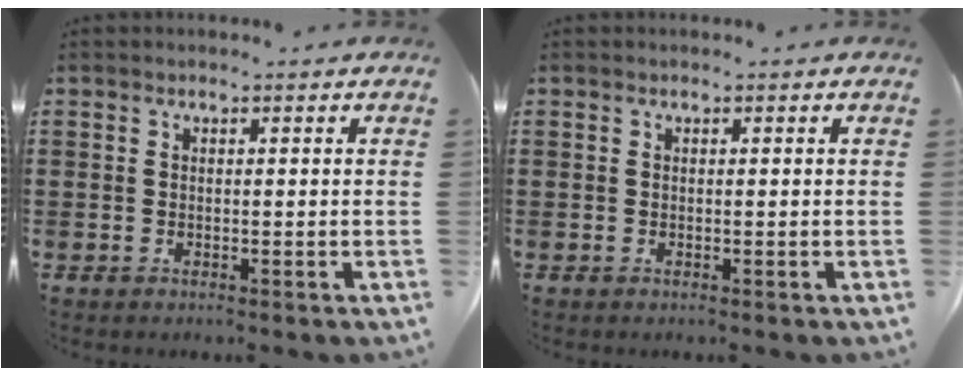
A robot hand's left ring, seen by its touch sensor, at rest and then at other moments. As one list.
[{"total": 0.0}]